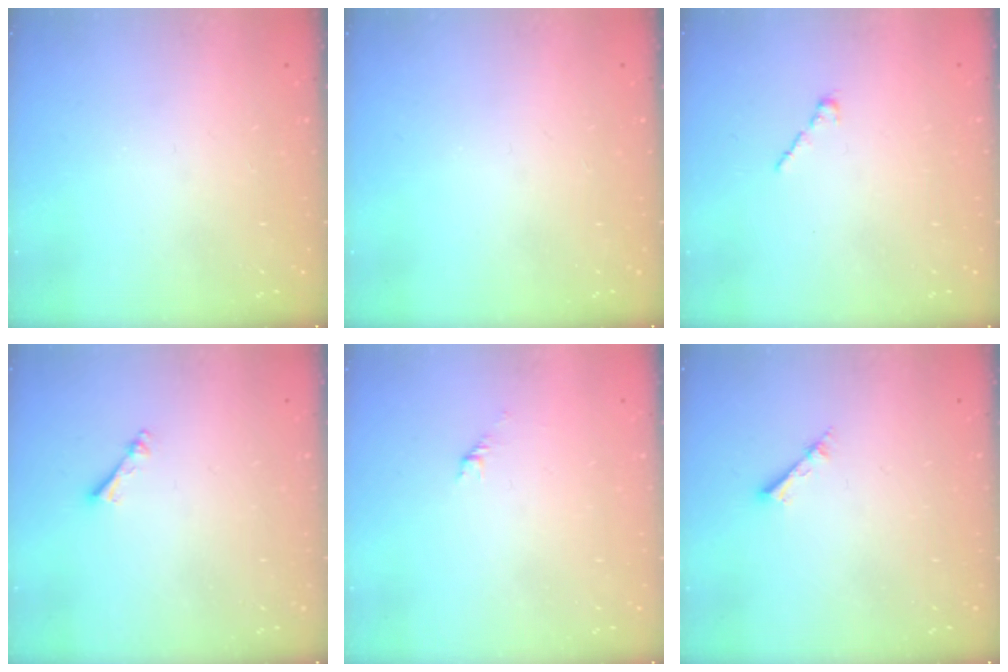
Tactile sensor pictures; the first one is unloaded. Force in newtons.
{"total": 0.0}
{"total": 1.7, "press": 1.7, "slide": 0.5}
{"total": 2.4, "press": 2.3, "slide": 0.4}
{"total": 1.5, "press": 1.4, "slide": 0.5}
{"total": 2.1, "press": 2.1, "slide": 0.3}